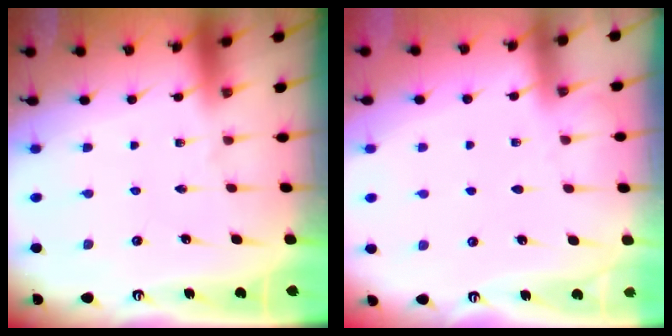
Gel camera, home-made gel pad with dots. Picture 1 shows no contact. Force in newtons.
{"total": 3.8, "press": 3.8, "slide": 0.6}